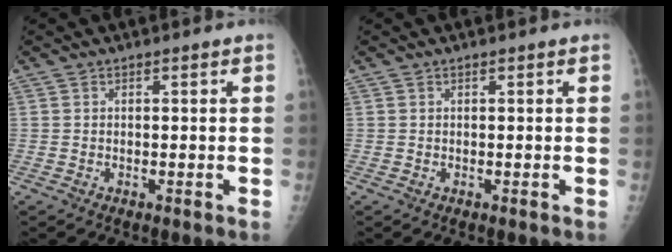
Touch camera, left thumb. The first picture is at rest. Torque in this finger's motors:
{"motor_torque": [0.00, 0.00, 0.00, 0.00, 0.00]}